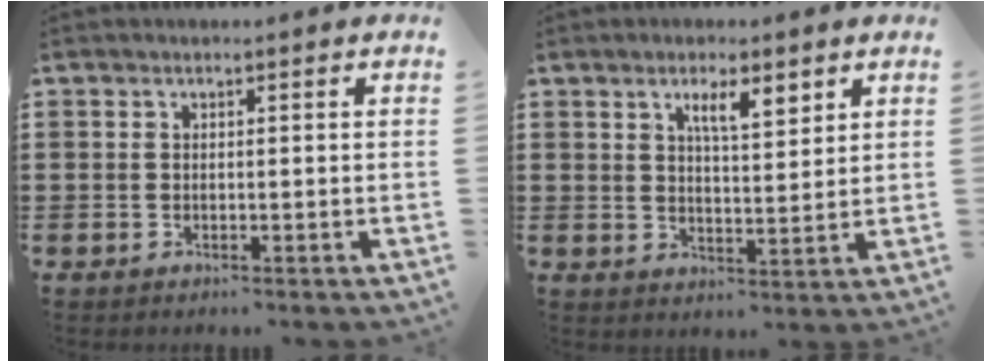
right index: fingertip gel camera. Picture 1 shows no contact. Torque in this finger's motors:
{"motor_torque": [0.13, 0.00, 0.34, 0.09]}